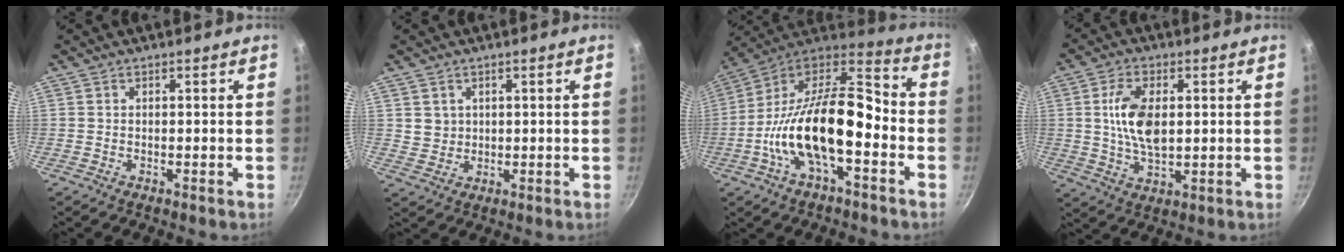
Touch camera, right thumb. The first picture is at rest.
{"total": 3.2, "force": [1.1, 2.9, 0.8], "torque": [0.005, 0.005, 0.027]}
{"total": 22.7, "force": [-5.7, 10.3, 19.5], "torque": [-0.338, 0.047, -0.120]}
{"total": 10.2, "force": [1.5, 5.4, 8.5], "torque": [-0.150, -0.005, 0.029]}